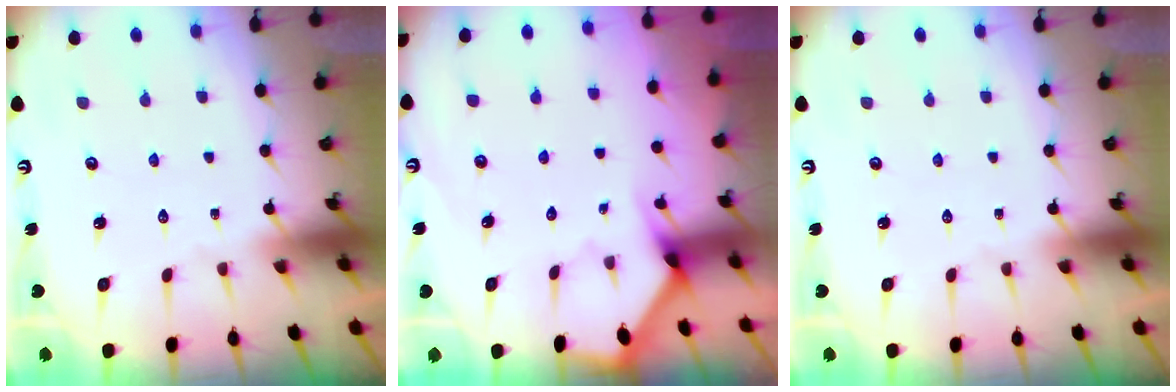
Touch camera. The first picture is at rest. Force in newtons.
{"total": 2.4, "press": 2.3, "slide": 0.3}
{"total": 0.0}